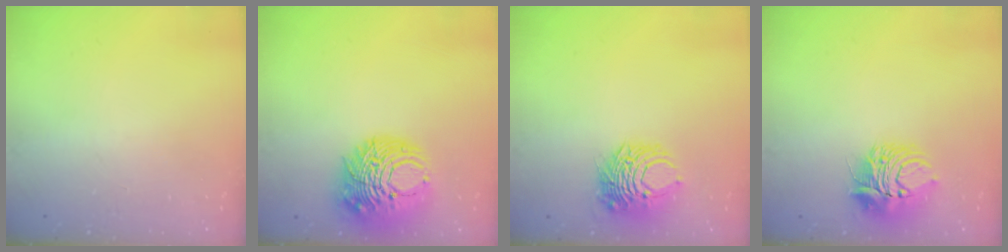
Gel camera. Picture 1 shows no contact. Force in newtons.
{"total": 14.1, "press": 13.9, "slide": 1.9}
{"total": 8.4, "press": 8.4, "slide": 0.5}
{"total": 9.1, "press": 9.1, "slide": 0.6}